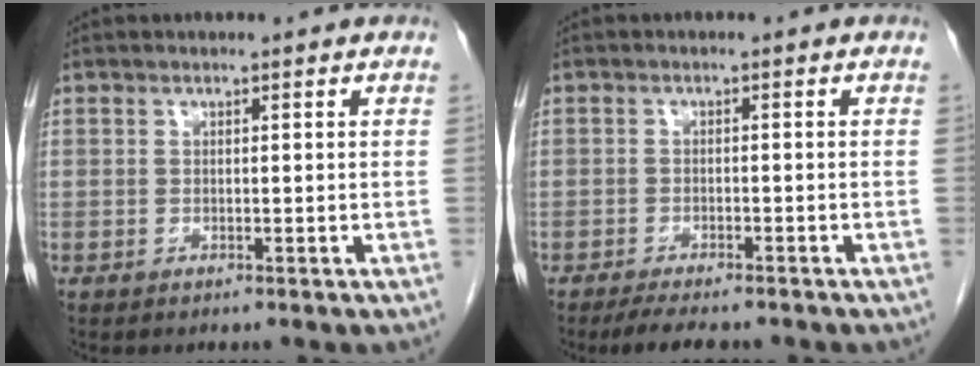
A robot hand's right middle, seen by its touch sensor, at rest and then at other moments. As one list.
[{"total": 5.7, "force": [-4.8, 1.3, 2.8], "torque": [-0.042, -0.009, -0.072]}]